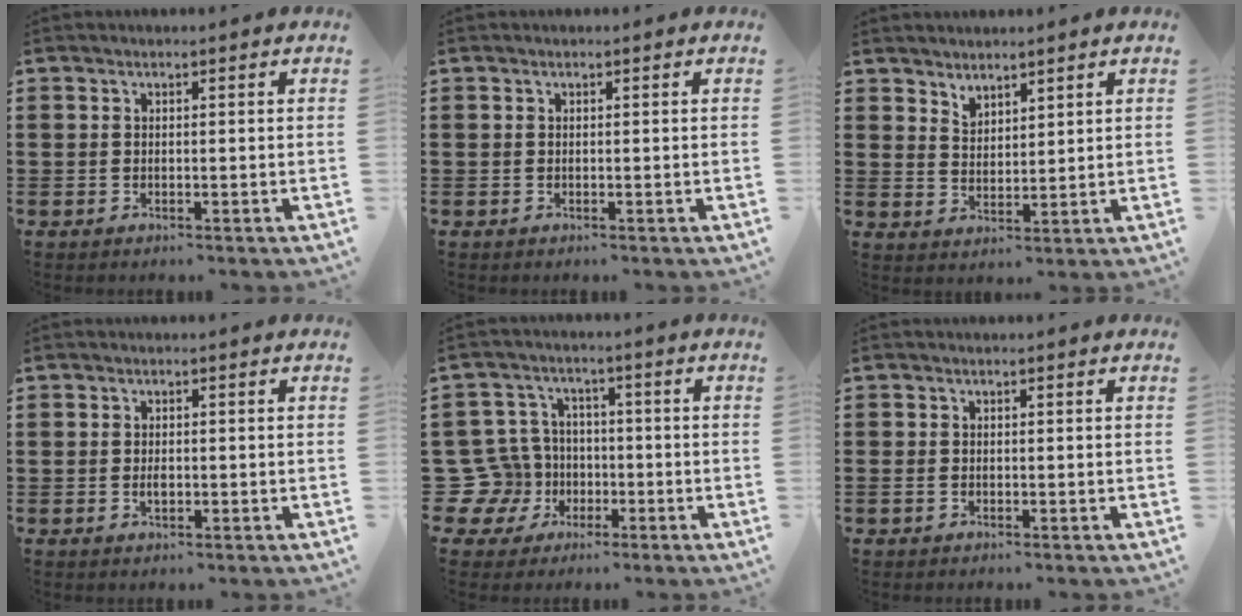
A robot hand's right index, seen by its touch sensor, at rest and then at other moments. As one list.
[{"total": 0.0}, {"total": 2.8, "force": [2.8, 0.6, -0.3], "torque": [-0.003, -0.004, 0.055]}, {"total": 1.3, "force": [-0.2, 0.8, 1.0], "torque": [-0.019, 0.000, -0.003]}, {"total": 9.8, "force": [-2.1, 9.0, 3.2], "torque": [-0.135, 0.009, -0.040]}, {"total": 0.7, "force": [-0.4, 0.5, 0.4], "torque": [-0.009, -0.001, -0.007]}]